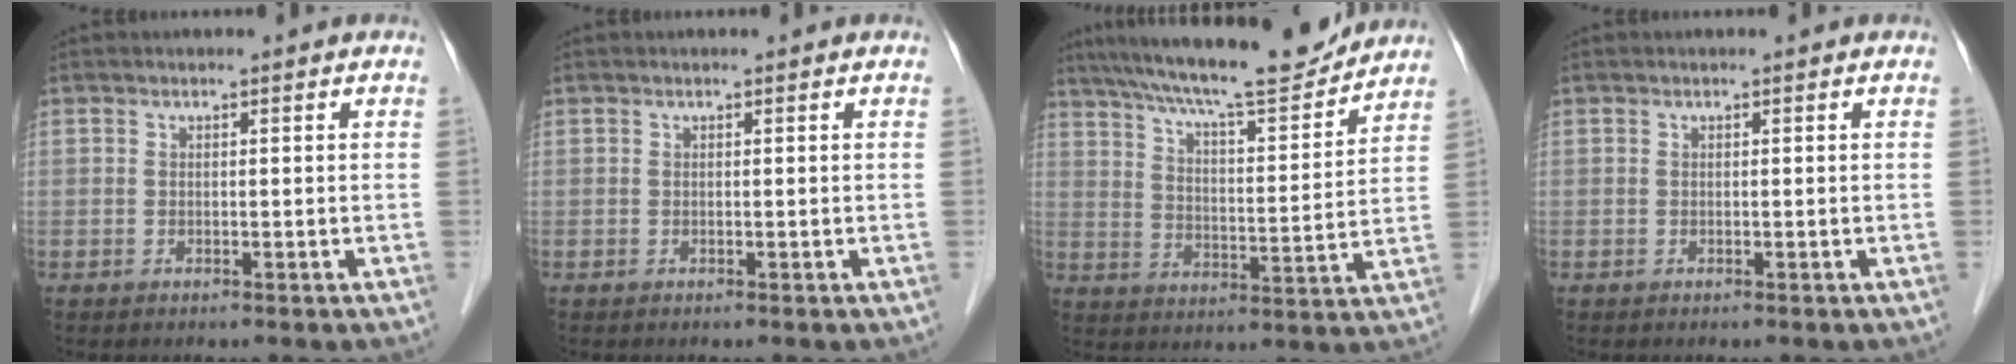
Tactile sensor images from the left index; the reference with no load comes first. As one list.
[{"total": 0.0}, {"total": 17.8, "force": [15.8, 1.7, 7.9], "torque": [-0.136, 0.004, 0.238]}, {"total": 0.0}]